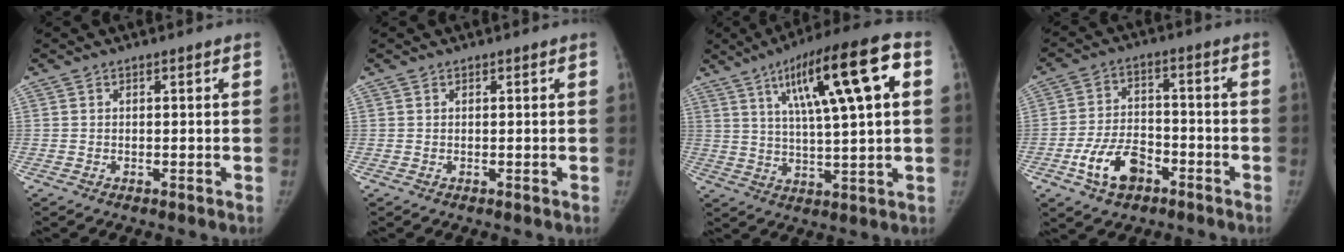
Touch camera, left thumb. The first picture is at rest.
{"total": 0.0}
{"total": 18.8, "force": [6.4, 3.7, 17.3], "torque": [-0.273, 0.009, 0.099]}
{"total": 9.6, "force": [-5.1, 5.9, 5.7], "torque": [-0.096, 0.030, -0.089]}